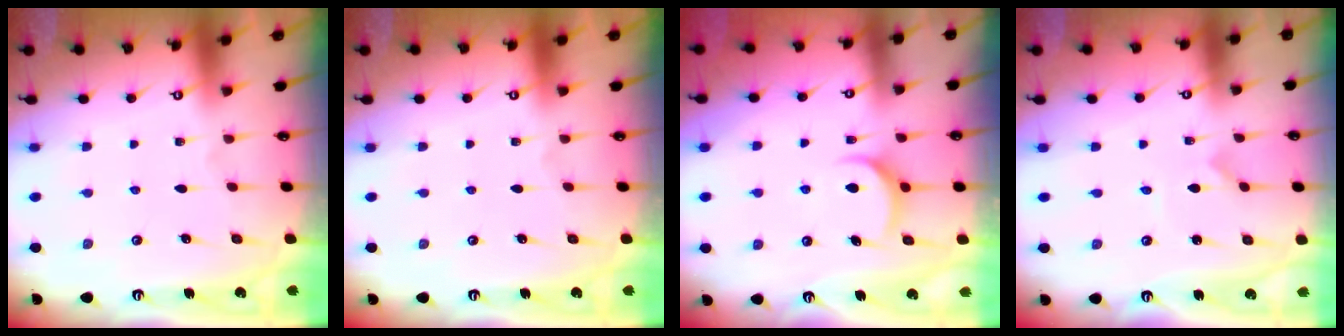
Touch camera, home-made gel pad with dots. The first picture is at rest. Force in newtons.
{"total": 0.0}
{"total": 5.5, "press": 5.5, "slide": 0.5}
{"total": 0.0}